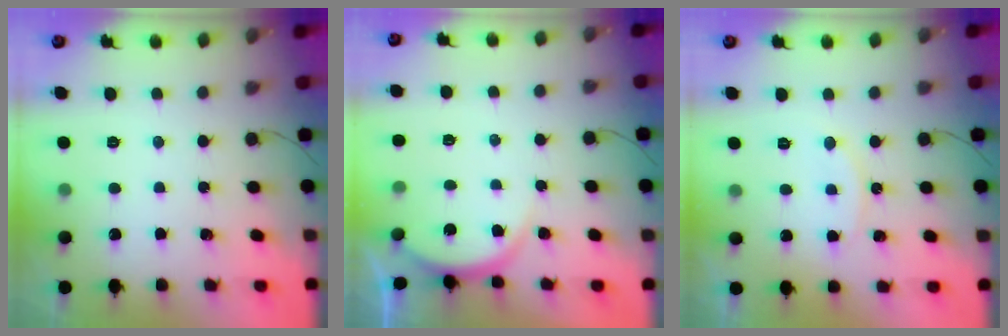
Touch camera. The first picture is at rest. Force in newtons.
{"total": 5.5, "press": 5.5, "slide": 0.4}
{"total": 7.7, "press": 7.7, "slide": 0.2}